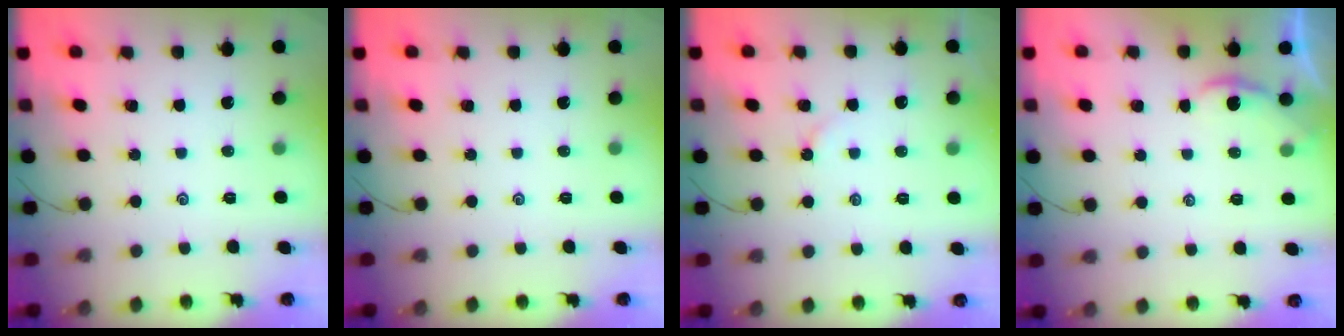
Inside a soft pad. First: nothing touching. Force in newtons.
{"total": 0.0}
{"total": 2.1, "press": 2.1, "slide": 0.2}
{"total": 0.9, "press": 0.9, "slide": 0.1}